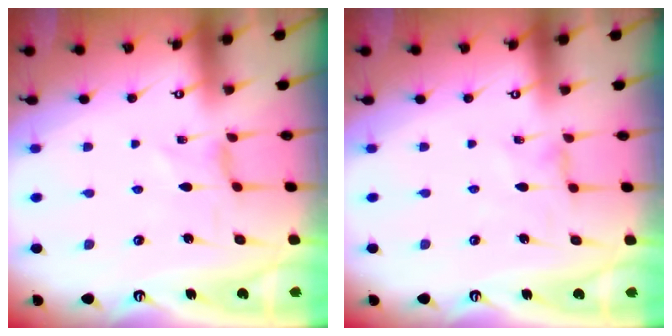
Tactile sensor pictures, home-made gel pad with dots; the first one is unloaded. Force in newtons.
{"total": 0.0}